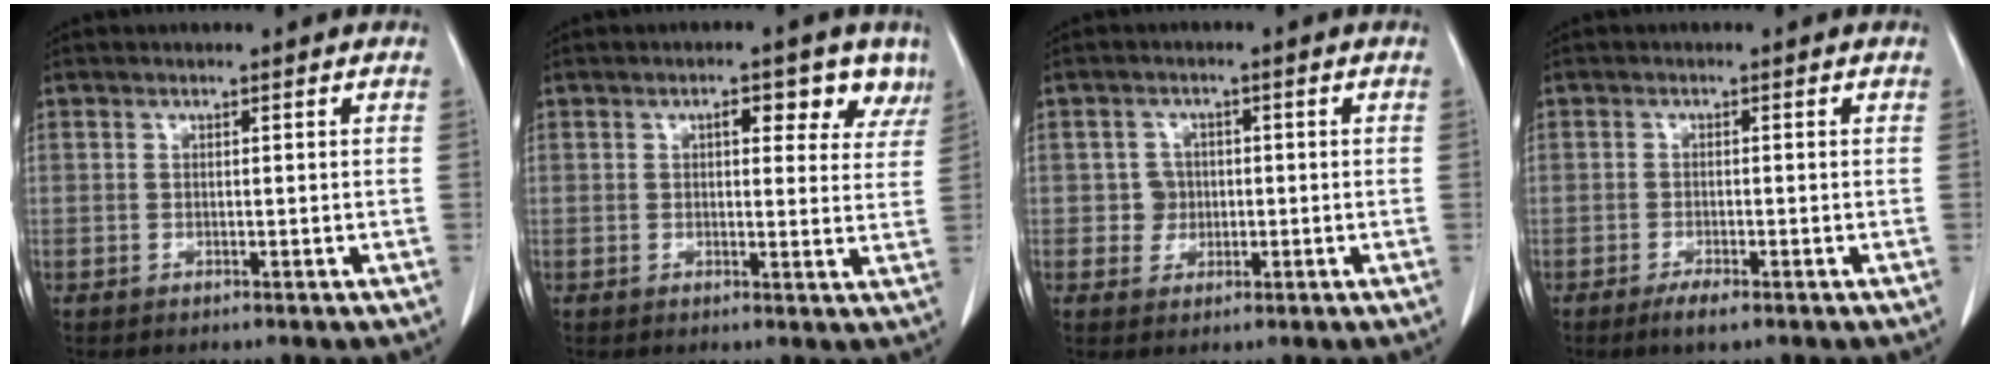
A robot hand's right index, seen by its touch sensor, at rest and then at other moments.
{"total": 6.0, "force": [3.4, 2.8, 4.0], "torque": [-0.033, 0.006, 0.037]}
{"total": 2.9, "force": [0.0, 2.9, 0.5], "torque": [0.008, 0.010, 0.004]}
{"total": 2.5, "force": [-1.6, 0.4, 1.8], "torque": [-0.035, -0.003, -0.029]}